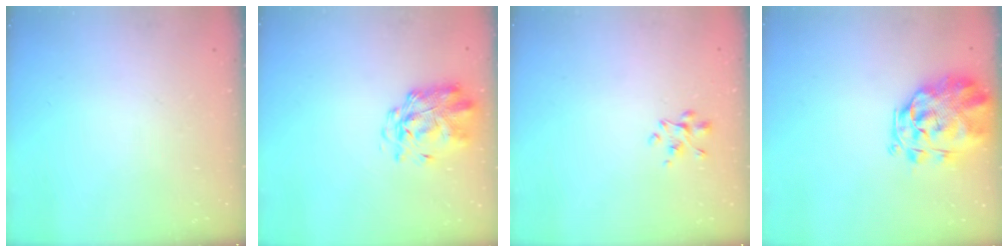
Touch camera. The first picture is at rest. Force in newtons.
{"total": 3.1, "press": 3.0, "slide": 0.8}
{"total": 2.4, "press": 2.3, "slide": 0.7}
{"total": 3.4, "press": 2.9, "slide": 1.6}